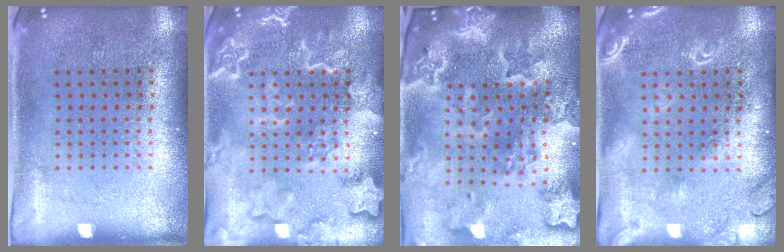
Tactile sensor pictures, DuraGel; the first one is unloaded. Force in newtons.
{"total": 4.8, "press": 4.8, "slide": 0.7}
{"total": 4.5, "press": 3.7, "slide": 2.7}
{"total": 1.8, "press": 1.8, "slide": 0.2}